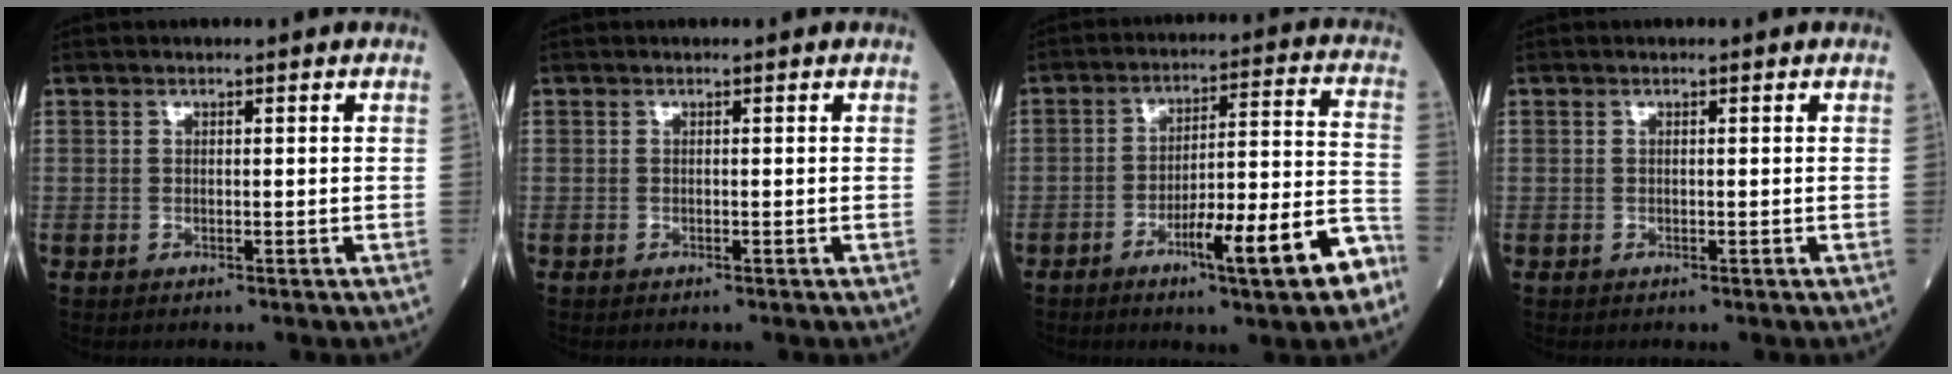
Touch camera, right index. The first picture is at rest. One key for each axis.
{"total": 0.0}
{"total": 14.0, "fx": -7.3, "fy": 1.1, "fz": 11.9, "tx": -0.174, "ty": 0.013, "tz": -0.104}
{"total": 0.0}